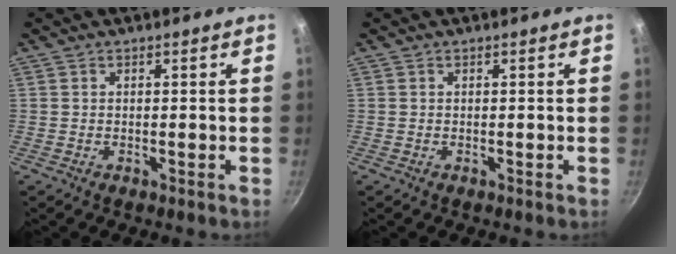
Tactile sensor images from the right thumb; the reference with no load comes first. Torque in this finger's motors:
{"motor_torque": [-0.01, 0.01, -0.05, 0.05, 0.00]}